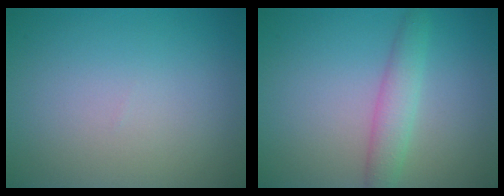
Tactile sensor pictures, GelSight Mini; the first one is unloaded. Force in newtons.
{"total": 2.7, "press": 2.7, "slide": 0.0}